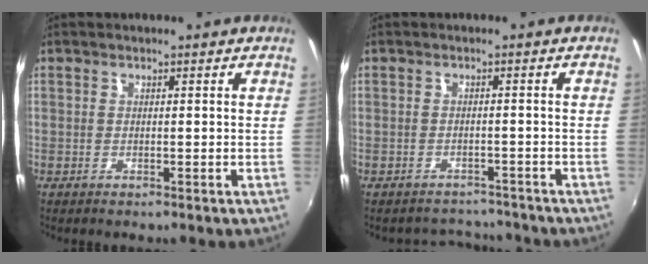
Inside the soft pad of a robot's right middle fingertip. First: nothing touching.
{"total": 4.9, "force": [-4.6, 1.6, -0.1], "torque": [-0.007, 0.006, -0.066]}